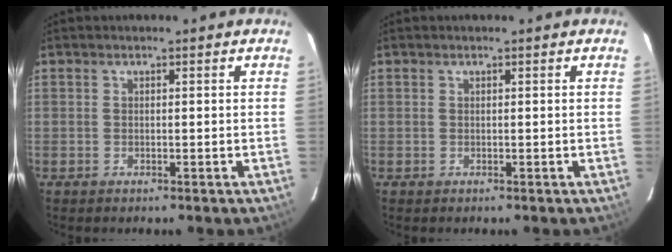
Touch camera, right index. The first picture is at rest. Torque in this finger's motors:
{"motor_torque": [0.03, 0.01, 0.01, 0.00]}